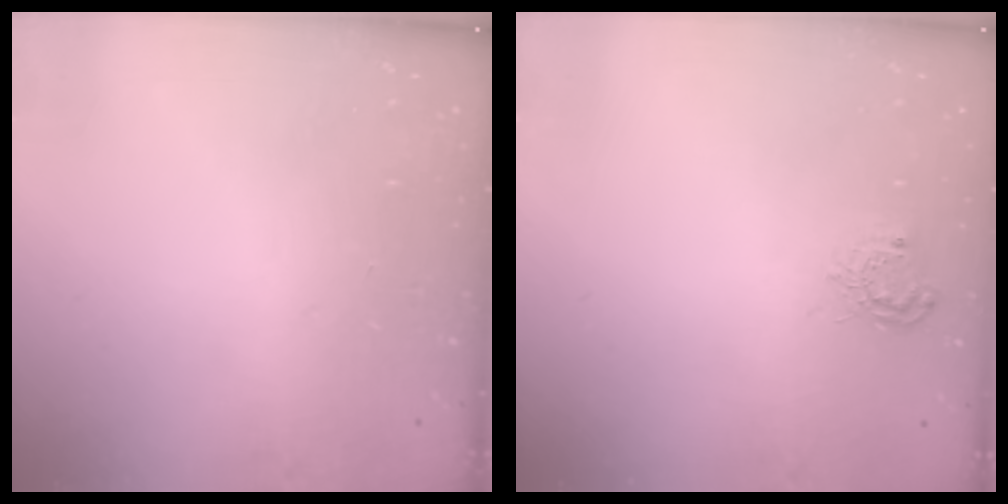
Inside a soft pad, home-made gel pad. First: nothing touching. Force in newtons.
{"total": 5.9, "press": 5.9, "slide": 0.4}